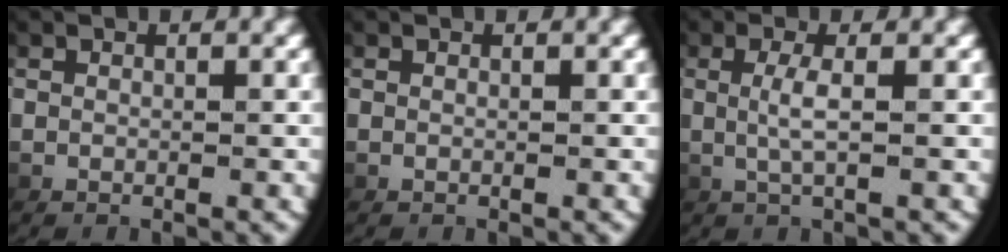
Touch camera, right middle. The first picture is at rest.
{"total": 0.0}
{"total": 2.0, "force": [0.2, -0.3, 2.0], "torque": [-0.050, -0.005, 0.012]}